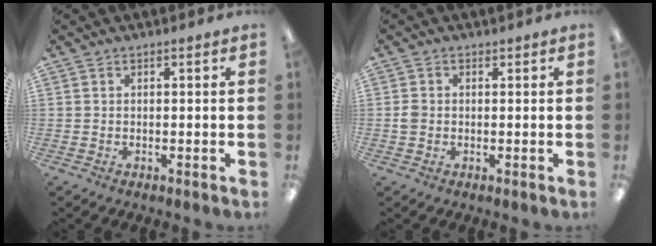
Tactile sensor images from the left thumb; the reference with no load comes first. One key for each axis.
{"total": 1.9, "fx": -0.1, "fy": 1.7, "fz": 1.0, "tx": -0.018, "ty": 0.006, "tz": -0.002}